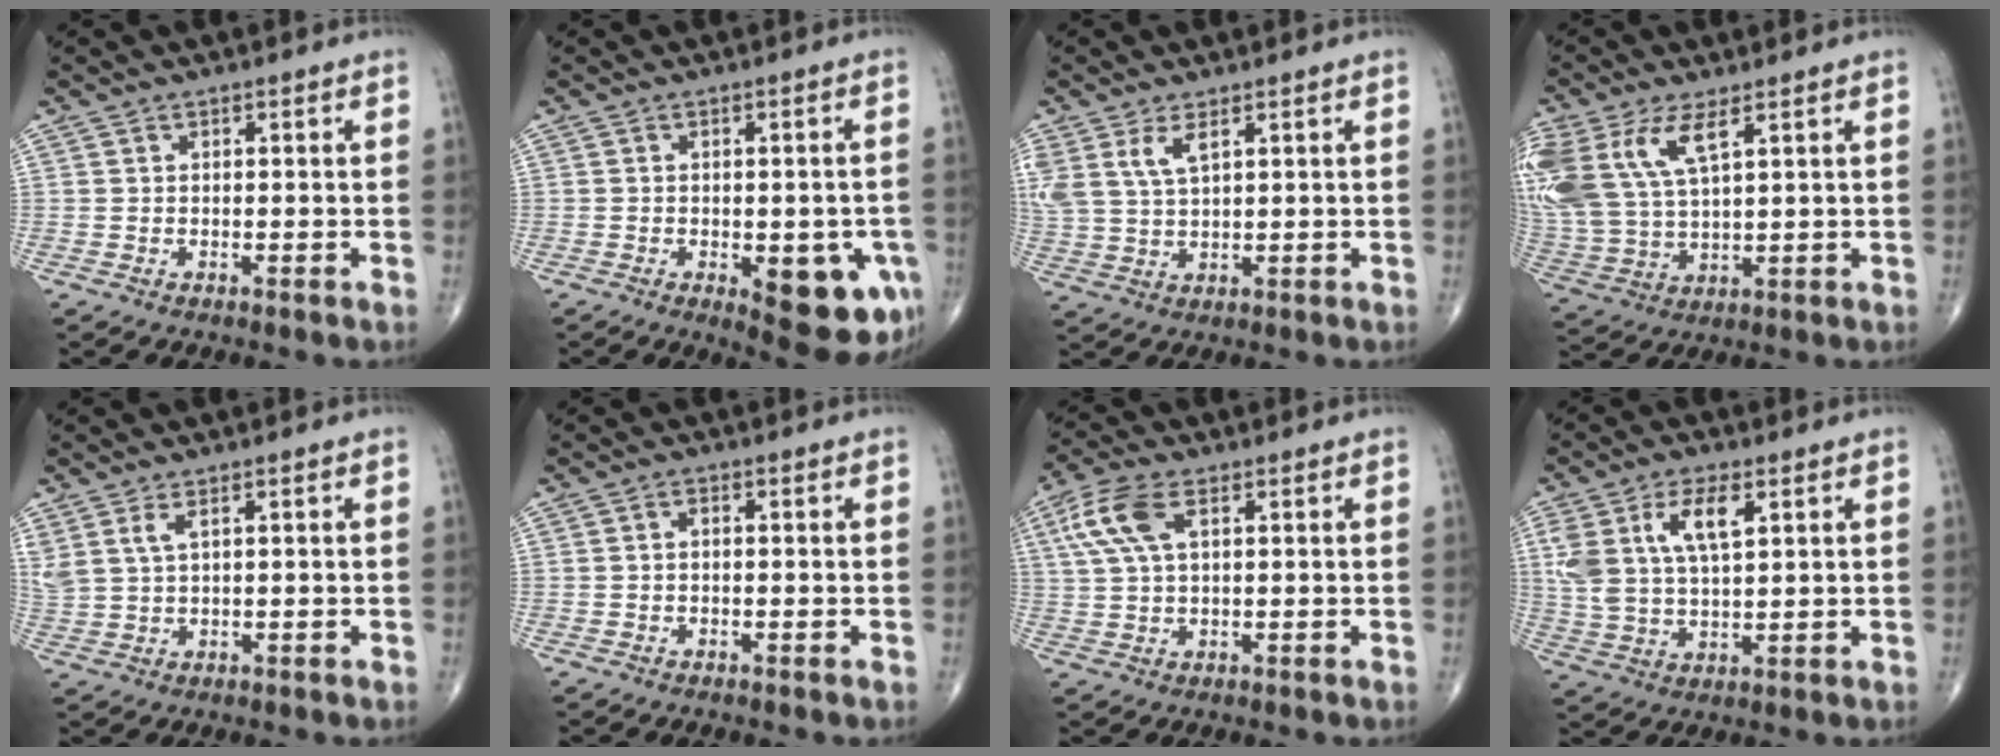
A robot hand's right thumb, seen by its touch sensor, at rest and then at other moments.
{"total": 12.5, "force": [-4.1, 5.2, 10.6], "torque": [-0.105, -0.003, -0.037]}
{"total": 6.5, "force": [3.2, 2.9, 4.9], "torque": [-0.111, -0.005, 0.072]}
{"total": 17.5, "force": [7.3, 8.4, 13.5], "torque": [-0.327, -0.005, 0.149]}
{"total": 4.4, "force": [2.2, 1.8, 3.4], "torque": [-0.087, -0.001, 0.055]}
{"total": 0.8, "force": [-0.2, 0.5, 0.7], "torque": [-0.008, 0.002, -0.006]}
{"total": 8.3, "force": [3.0, 3.9, 6.7], "torque": [-0.160, 0.014, 0.060]}
{"total": 10.8, "force": [4.1, 4.9, 8.7], "torque": [-0.176, -0.003, 0.083]}